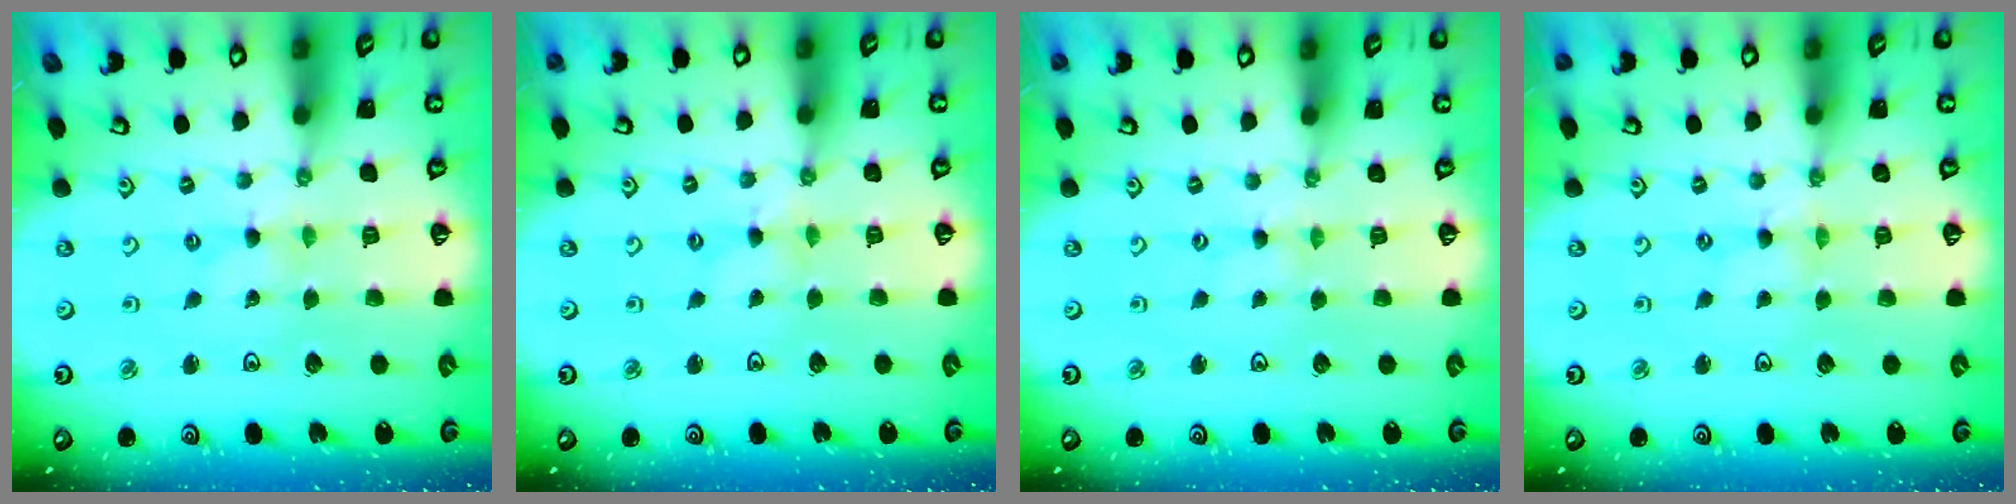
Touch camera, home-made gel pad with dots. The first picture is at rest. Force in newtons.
{"total": 0.0}
{"total": 0.0}
{"total": 0.0}